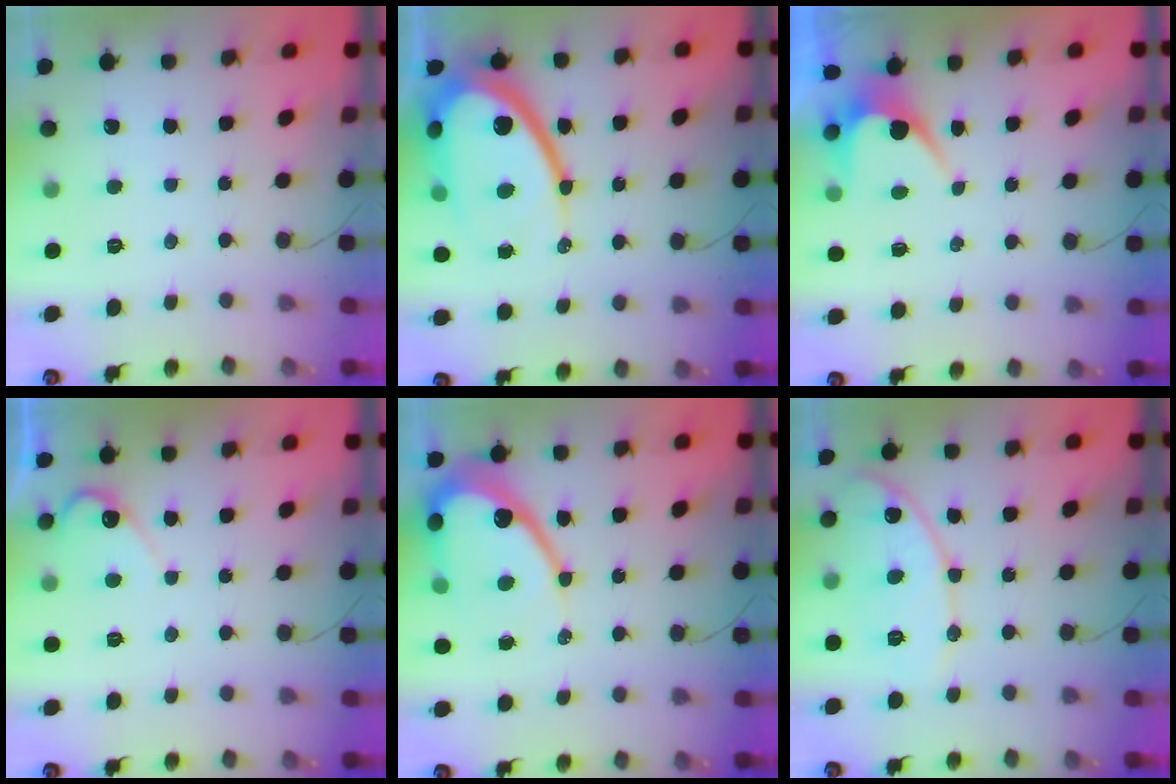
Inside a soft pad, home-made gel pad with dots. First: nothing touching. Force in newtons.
{"total": 21.0, "press": 21.0, "slide": 1.4}
{"total": 5.6, "press": 5.6, "slide": 0.4}
{"total": 5.0, "press": 4.9, "slide": 0.2}
{"total": 13.8, "press": 13.7, "slide": 1.2}
{"total": 12.2, "press": 12.1, "slide": 1.0}